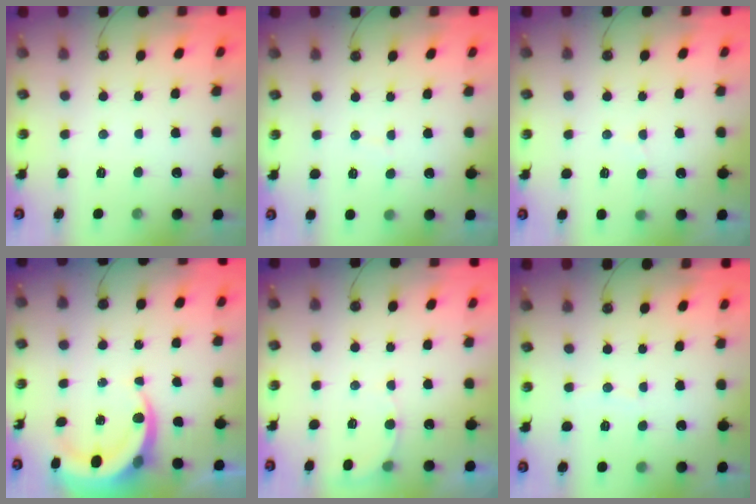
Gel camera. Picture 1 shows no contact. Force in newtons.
{"total": 2.9, "press": 2.9, "slide": 0.3}
{"total": 5.2, "press": 5.1, "slide": 1.1}
{"total": 6.3, "press": 6.3, "slide": 0.7}
{"total": 5.9, "press": 5.8, "slide": 1.2}
{"total": 2.7, "press": 2.7, "slide": 0.3}